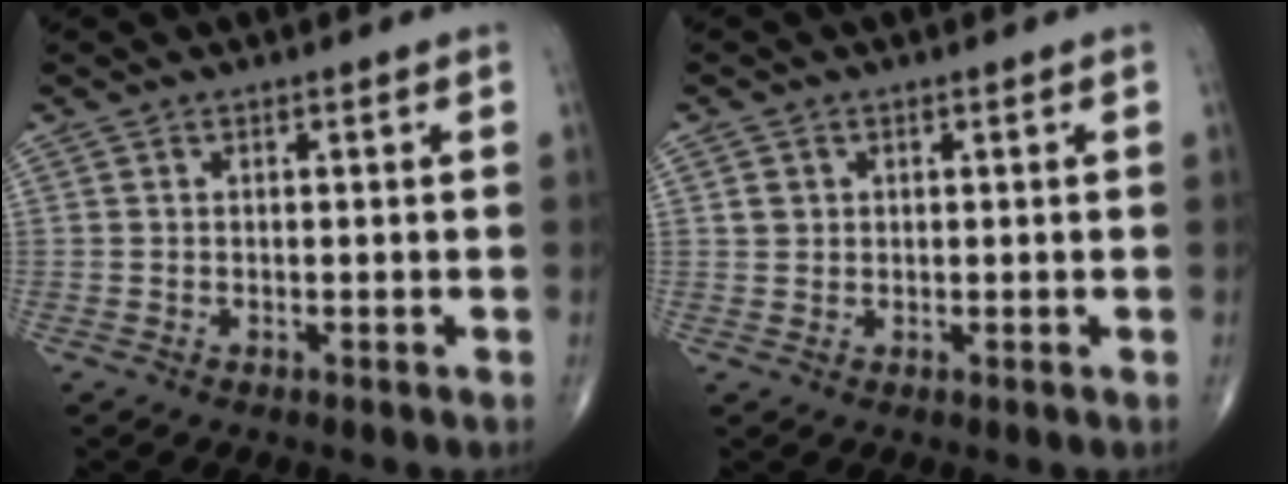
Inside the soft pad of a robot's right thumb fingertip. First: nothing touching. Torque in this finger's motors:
{"motor_torque": [-0.52, -0.08, 0.27, 0.13, -0.01]}